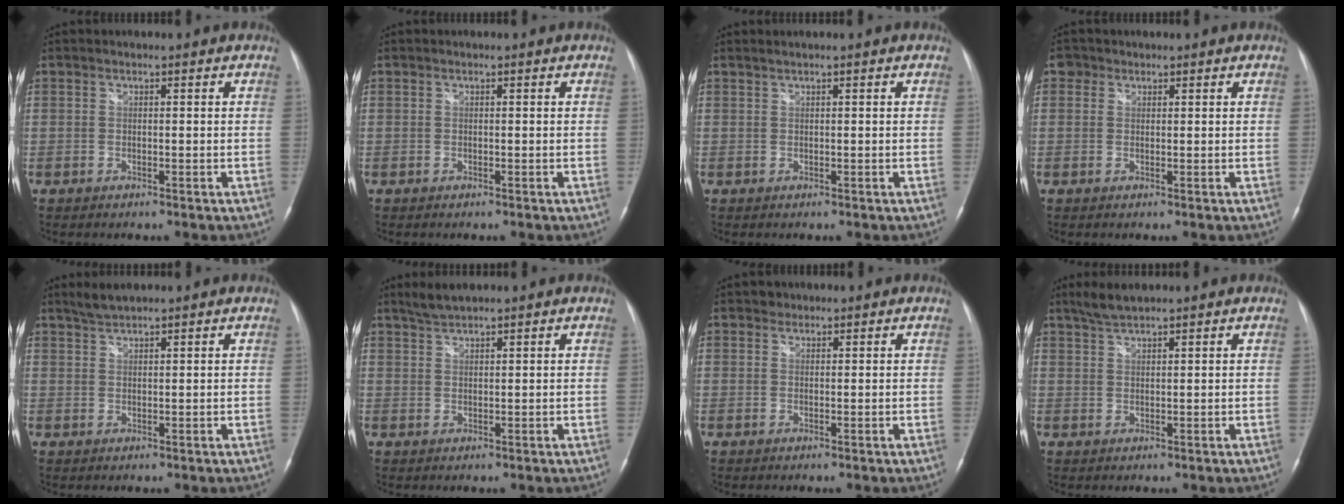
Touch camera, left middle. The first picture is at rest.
{"total": 0.0}
{"total": 0.7, "force": [0.6, -0.2, 0.4], "torque": [-0.012, 0.007, 0.016]}
{"total": 1.7, "force": [0.9, 1.4, 0.2], "torque": [0.004, 0.005, 0.009]}
{"total": 2.4, "force": [2.3, 0.0, 0.9], "torque": [-0.022, 0.006, 0.046]}
{"total": 2.7, "force": [2.5, 0.1, 1.1], "torque": [-0.027, 0.006, 0.051]}
{"total": 1.0, "force": [0.8, 0.7, -0.1], "torque": [0.004, -0.001, 0.008]}
{"total": 3.1, "force": [2.8, 0.2, 1.4], "torque": [-0.035, 0.006, 0.057]}